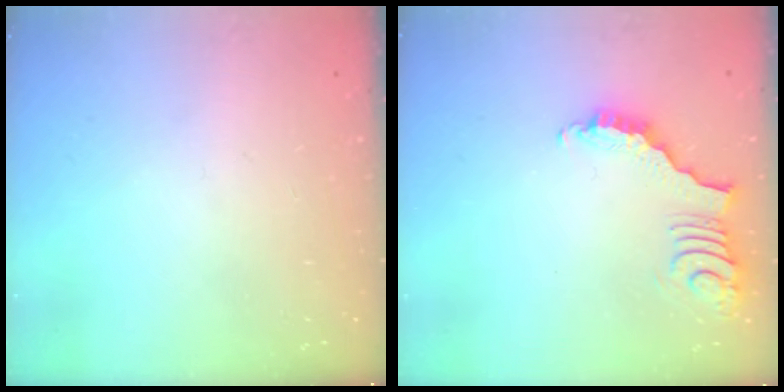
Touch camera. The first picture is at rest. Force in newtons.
{"total": 3.7, "press": 3.7, "slide": 0.7}